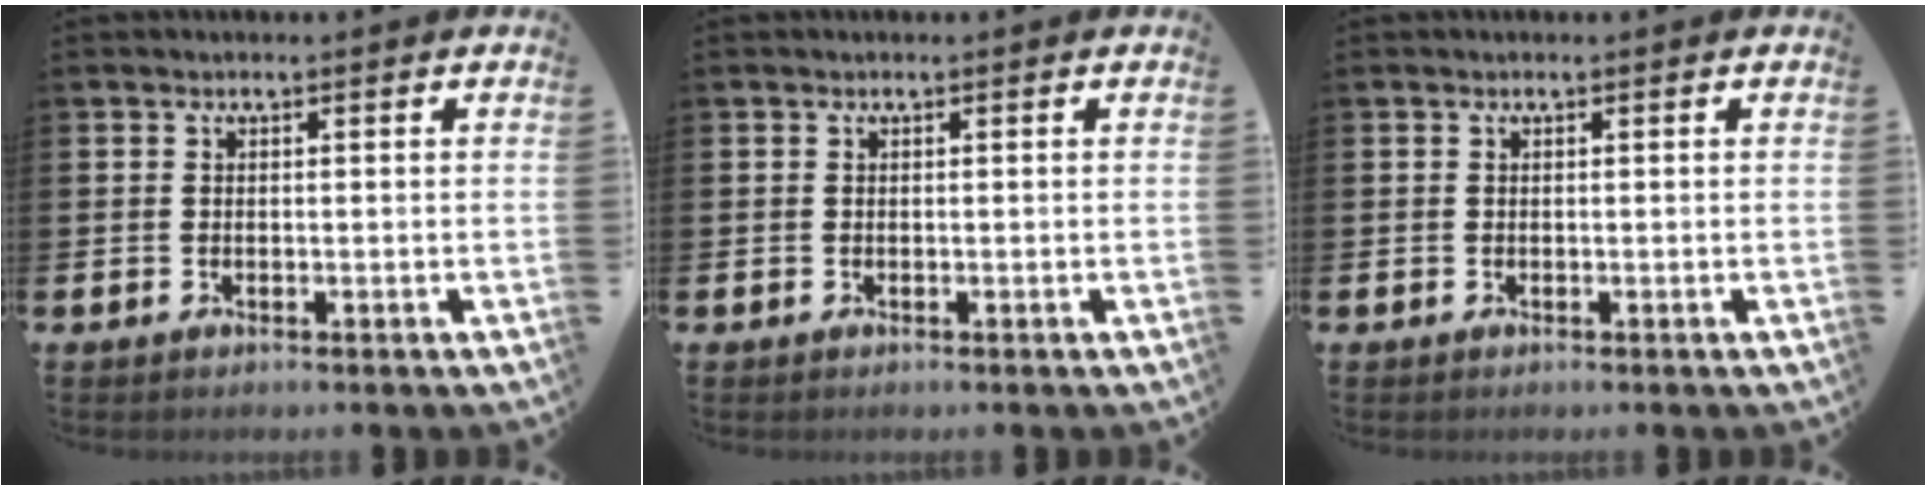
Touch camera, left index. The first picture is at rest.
{"total": 0.0}
{"total": 0.0}